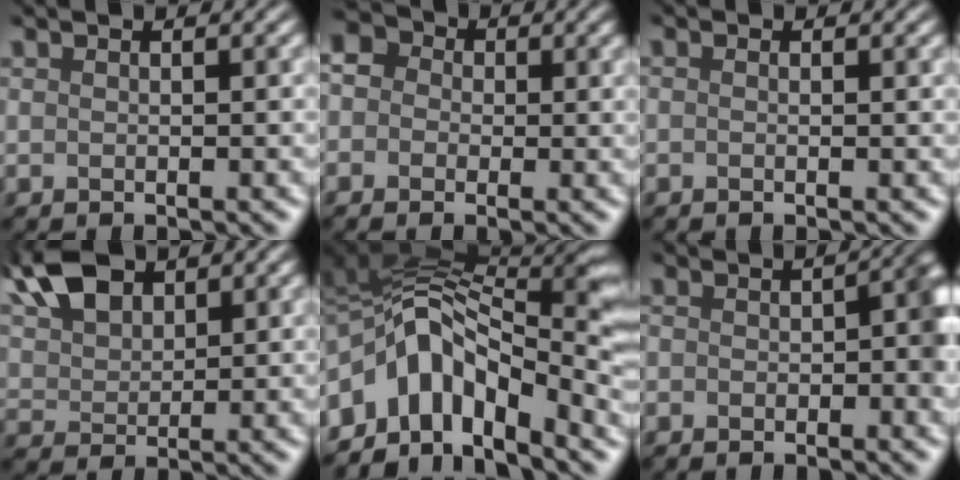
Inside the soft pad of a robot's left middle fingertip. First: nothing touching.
{"total": 1.5, "force": [-1.0, 1.0, -0.5], "torque": [-0.001, 0.007, -0.009]}
{"total": 0.6, "force": [-0.1, 0.3, 0.4], "torque": [0.005, -0.001, -0.009]}
{"total": 3.9, "force": [3.0, 2.0, 1.5], "torque": [-0.071, 0.014, 0.077]}
{"total": 8.7, "force": [-1.8, 4.7, 7.1], "torque": [-0.150, 0.017, -0.017]}
{"total": 2.6, "force": [-2.3, -0.1, 1.3], "torque": [-0.040, 0.002, -0.018]}